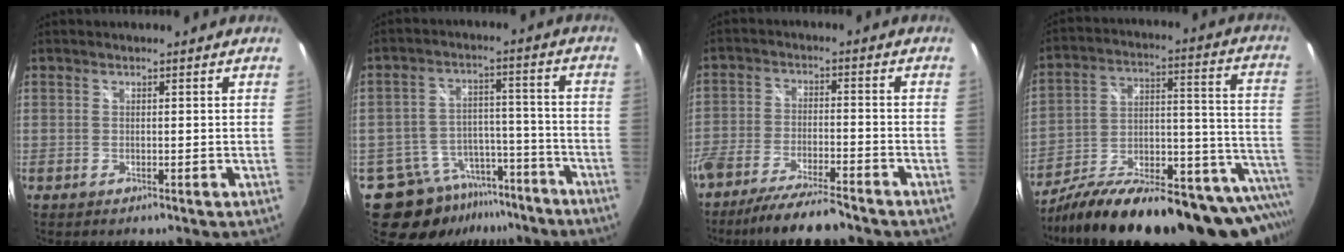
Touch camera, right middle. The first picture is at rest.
{"total": 14.2, "force": [-10.5, 8.5, 4.5], "torque": [-0.101, 0.026, -0.138]}
{"total": 11.2, "force": [-9.4, 1.7, 5.7], "torque": [-0.125, -0.019, -0.163]}
{"total": 33.0, "force": [-24.5, 10.2, 19.6], "torque": [-0.254, -0.016, -0.357]}